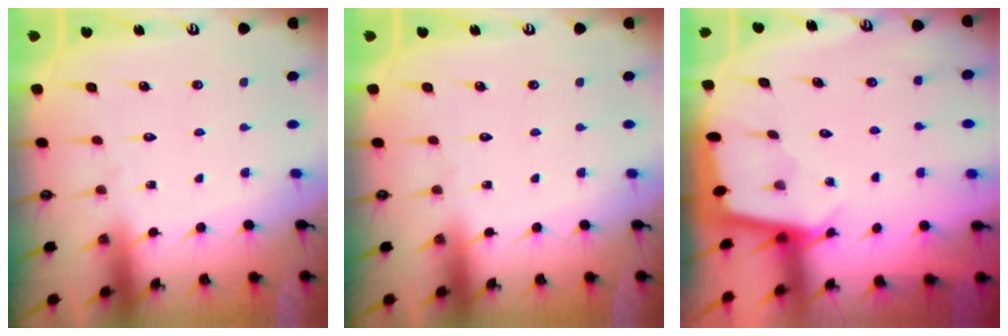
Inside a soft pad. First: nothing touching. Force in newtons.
{"total": 0.0}
{"total": 2.0, "press": 2.0, "slide": 0.2}